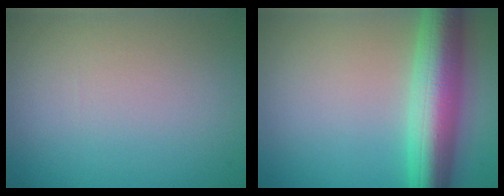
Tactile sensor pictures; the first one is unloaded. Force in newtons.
{"total": 8.6, "press": 8.6, "slide": 0.3}